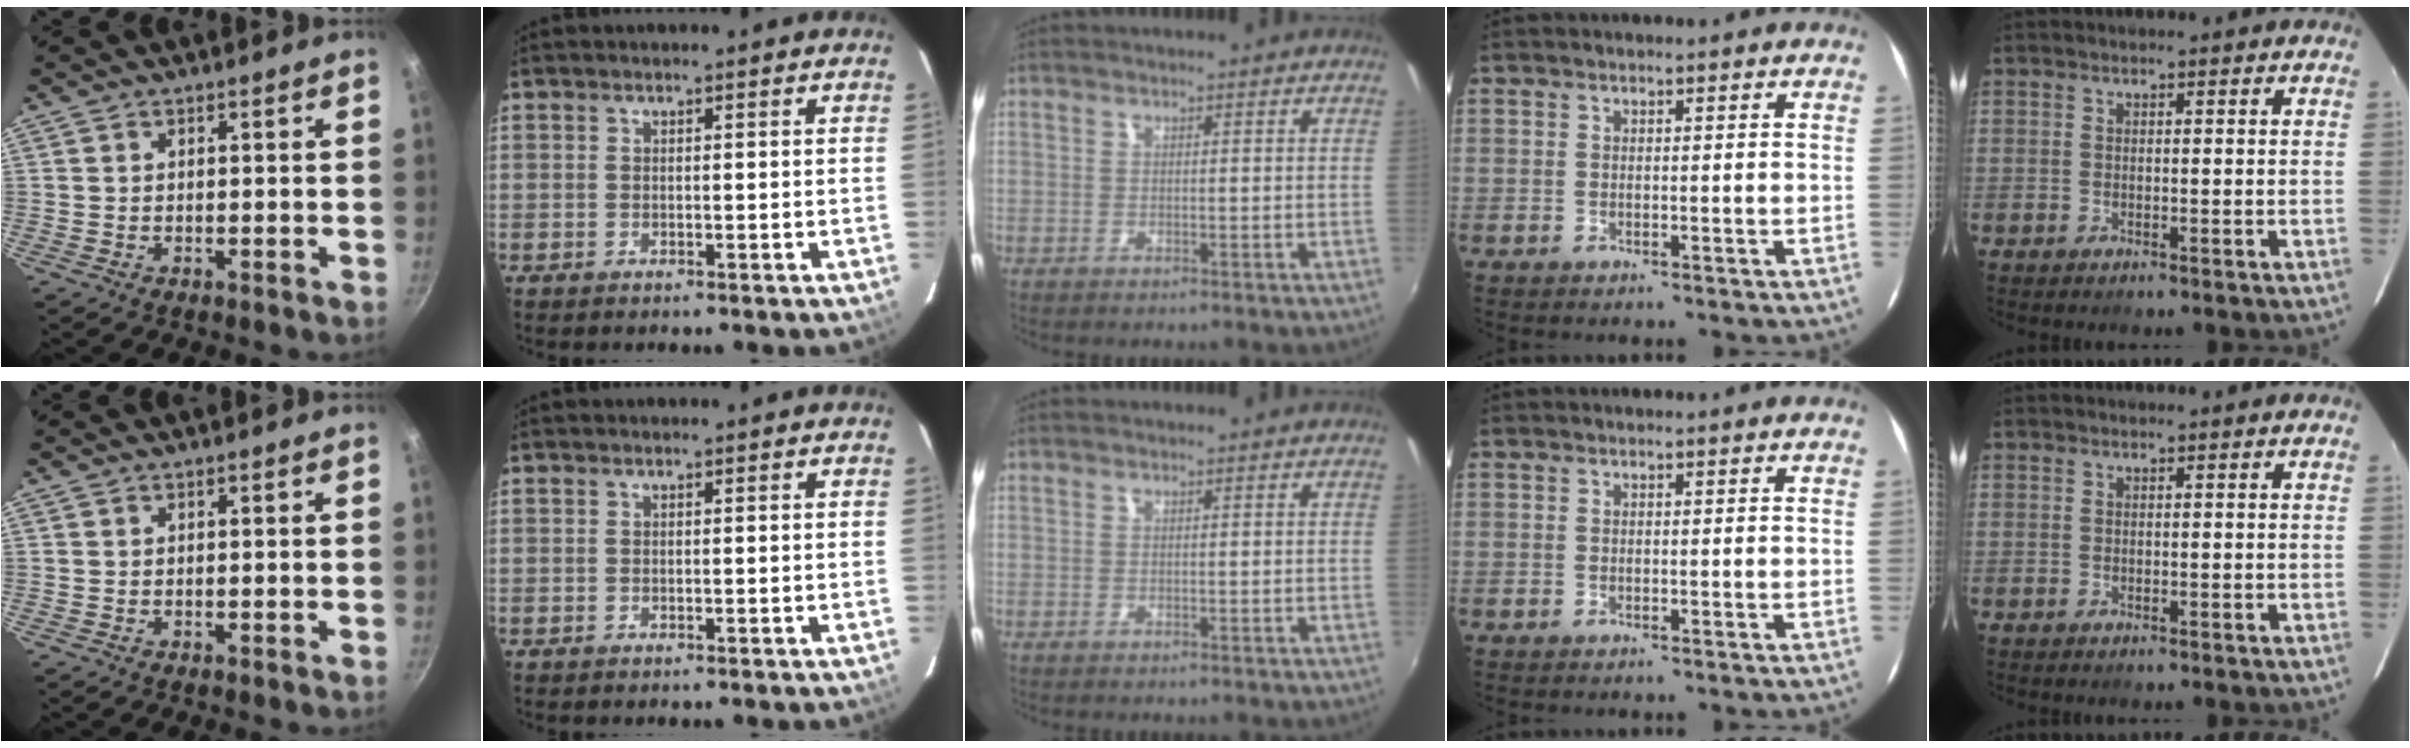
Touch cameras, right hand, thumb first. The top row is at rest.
{}